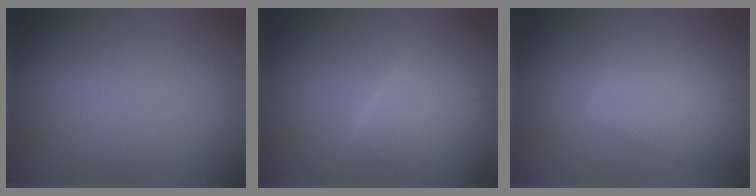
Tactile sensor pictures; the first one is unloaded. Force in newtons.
{"total": 6.2, "press": 6.2, "slide": 0.4}
{"total": 7.3, "press": 7.3, "slide": 0.2}